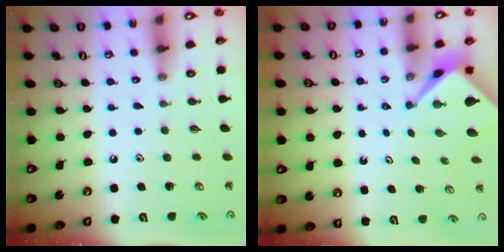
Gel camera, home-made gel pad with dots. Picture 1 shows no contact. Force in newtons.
{"total": 2.2, "press": 2.2, "slide": 0.3}